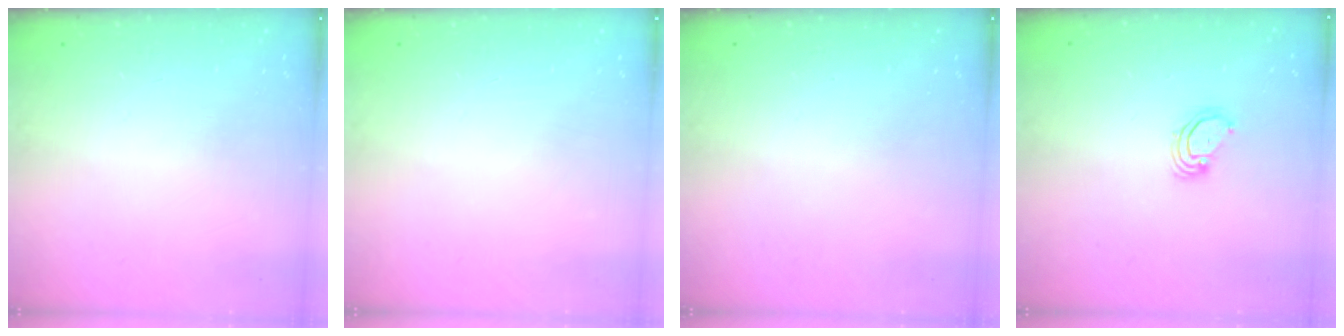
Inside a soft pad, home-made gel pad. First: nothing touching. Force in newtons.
{"total": 0.0}
{"total": 0.0}
{"total": 3.0, "press": 2.9, "slide": 0.3}